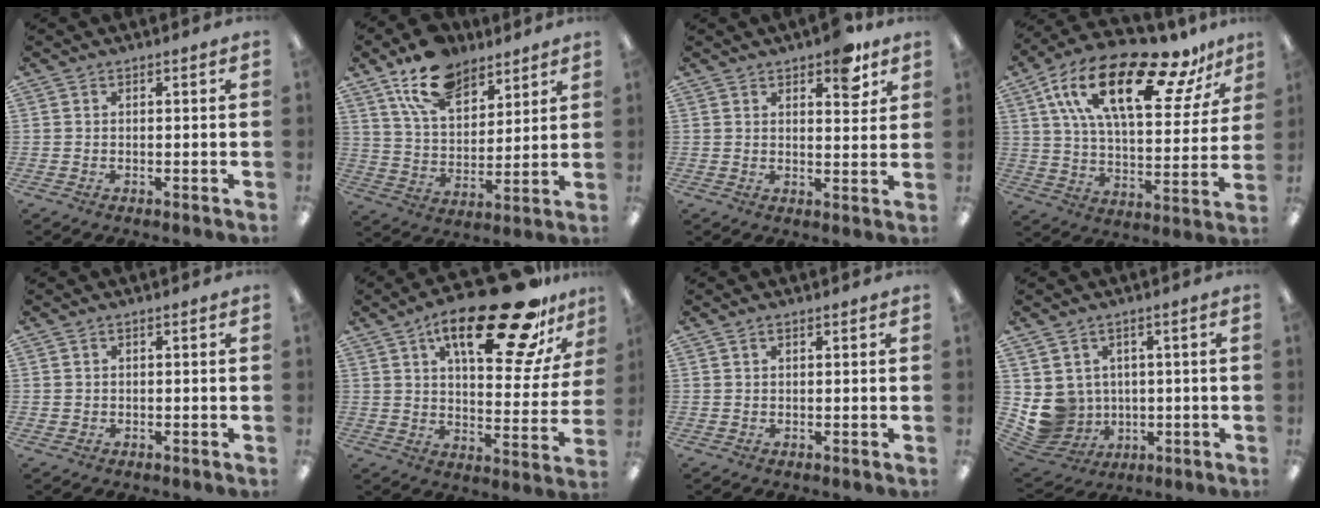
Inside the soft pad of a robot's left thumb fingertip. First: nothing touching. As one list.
[{"total": 14.7, "force": [10.0, 8.1, 7.1], "torque": [-0.127, -0.039, 0.187]}, {"total": 7.2, "force": [4.7, 3.2, 4.4], "torque": [-0.041, -0.025, 0.076]}, {"total": 24.5, "force": [14.5, 9.5, 17.3], "torque": [-0.292, -0.066, 0.244]}, {"total": 0.7, "force": [0.2, 0.7, 0.0], "torque": [0.000, 0.005, 0.003]}, {"total": 25.2, "force": [15.7, 8.9, 17.7], "torque": [-0.253, -0.092, 0.250]}, {"total": 1.1, "force": [0.7, 0.5, 0.7], "torque": [-0.015, 0.002, 0.012]}, {"total": 7.6, "force": [0.9, 7.4, 1.3], "torque": [-0.062, -0.012, 0.029]}]